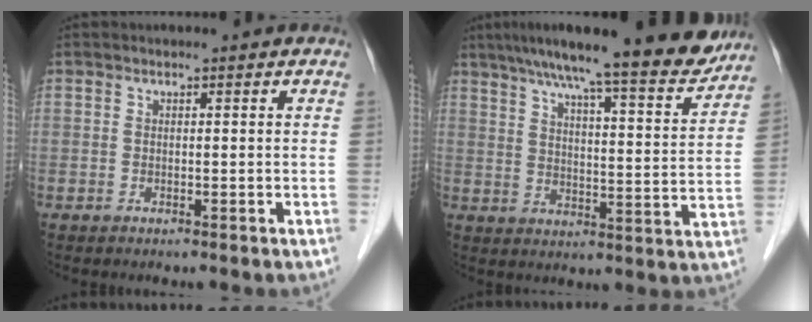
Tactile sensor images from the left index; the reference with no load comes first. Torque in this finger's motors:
{"motor_torque": [0.47, -0.64, 0.83, 0.21]}